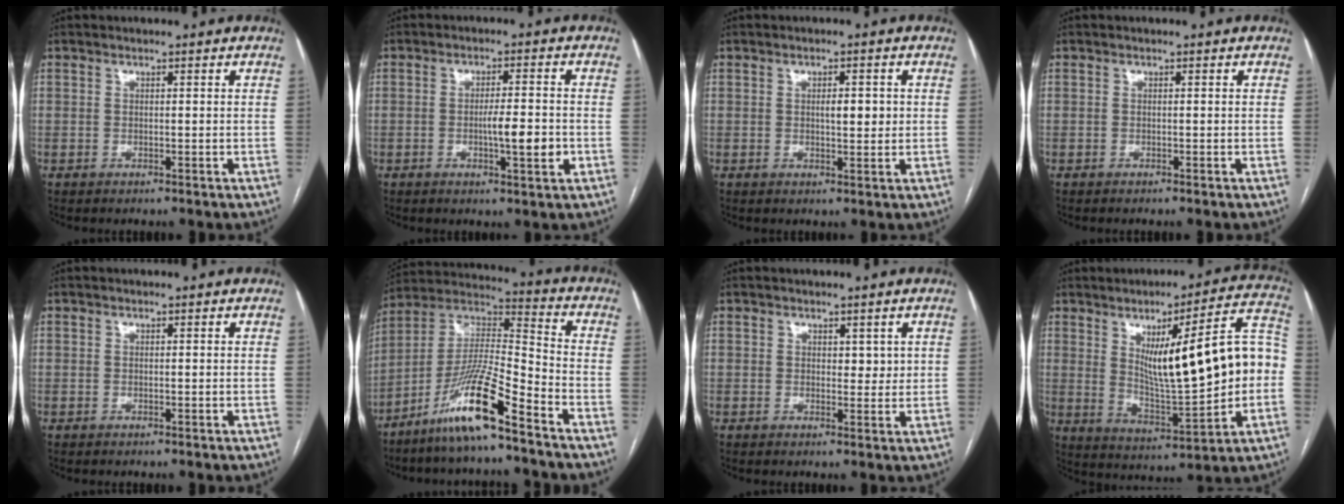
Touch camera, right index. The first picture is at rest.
{"total": 5.8, "force": [-1.3, 0.8, 5.6], "torque": [-0.091, -0.004, -0.020]}
{"total": 3.2, "force": [0.4, 1.0, 3.0], "torque": [-0.046, 0.001, 0.006]}
{"total": 0.0}
{"total": 0.0}
{"total": 13.8, "force": [-9.2, 0.2, 10.3], "torque": [-0.207, -0.003, -0.175]}
{"total": 2.2, "force": [0.9, 1.4, 1.5], "torque": [-0.012, -0.002, 0.014]}
{"total": 18.9, "force": [1.2, 3.2, 18.6], "torque": [-0.275, 0.024, 0.032]}